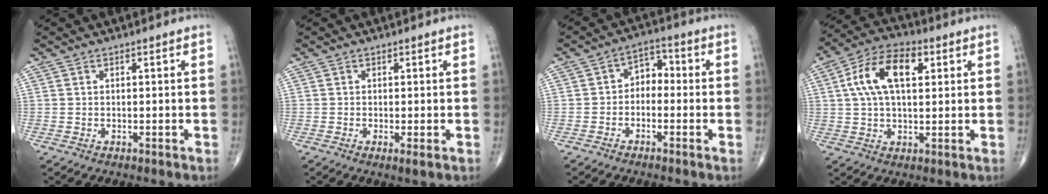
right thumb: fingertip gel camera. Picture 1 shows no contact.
{"total": 1.5, "force": [-0.4, 0.2, 1.4], "torque": [-0.030, -0.007, -0.012]}
{"total": 4.8, "force": [-1.1, 3.5, 3.1], "torque": [-0.024, 0.031, -0.035]}
{"total": 12.5, "force": [3.3, 6.6, 10.1], "torque": [-0.182, 0.021, 0.053]}